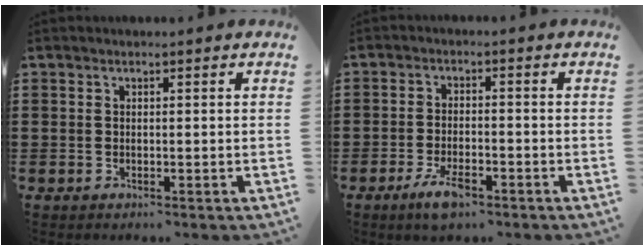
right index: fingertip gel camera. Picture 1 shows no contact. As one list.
[{"total": 4.4, "force": [-2.6, 1.4, 3.2], "torque": [-0.071, -0.003, -0.048]}]